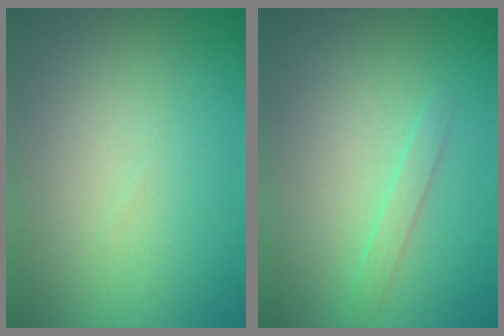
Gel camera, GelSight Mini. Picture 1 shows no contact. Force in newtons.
{"total": 1.1, "press": 1.1, "slide": 0.0}